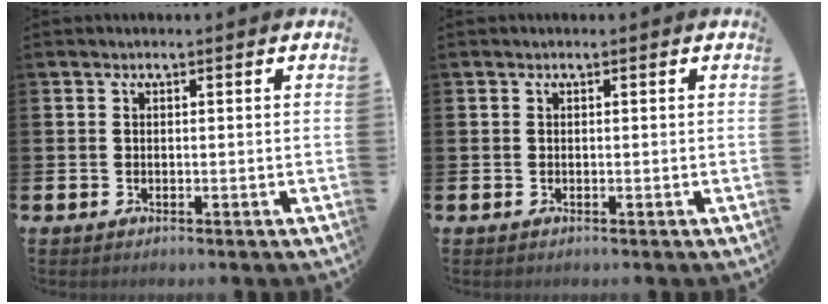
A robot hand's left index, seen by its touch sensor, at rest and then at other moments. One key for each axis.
{"total": 0.0}